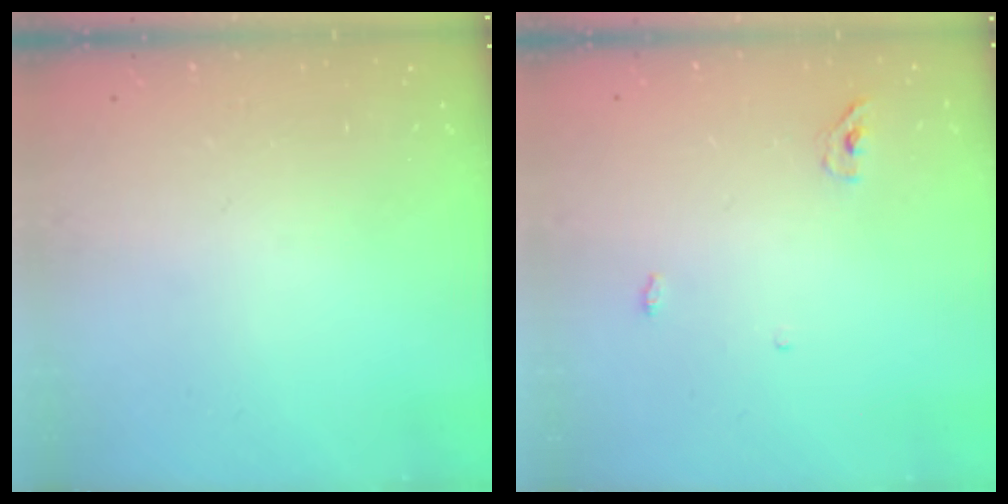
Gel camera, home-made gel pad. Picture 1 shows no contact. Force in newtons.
{"total": 3.7, "press": 3.5, "slide": 1.1}